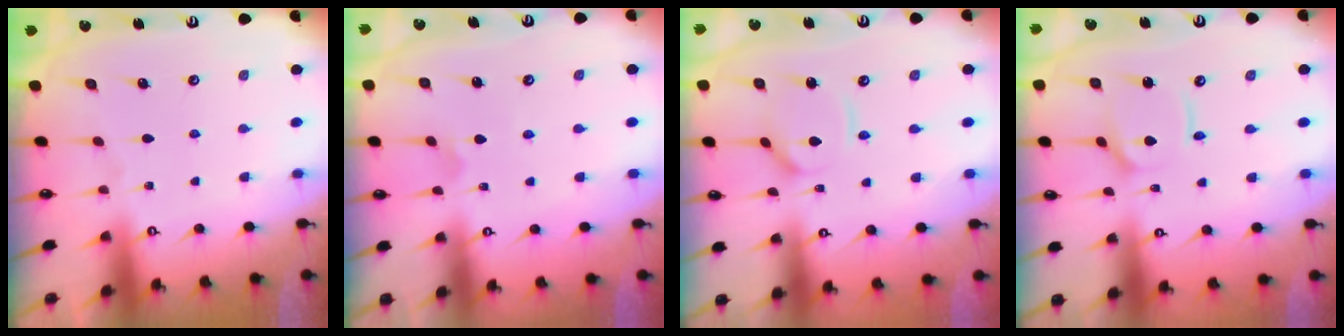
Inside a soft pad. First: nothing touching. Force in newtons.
{"total": 2.9, "press": 2.9, "slide": 0.6}
{"total": 8.1, "press": 8.1, "slide": 0.6}
{"total": 8.2, "press": 8.2, "slide": 0.8}